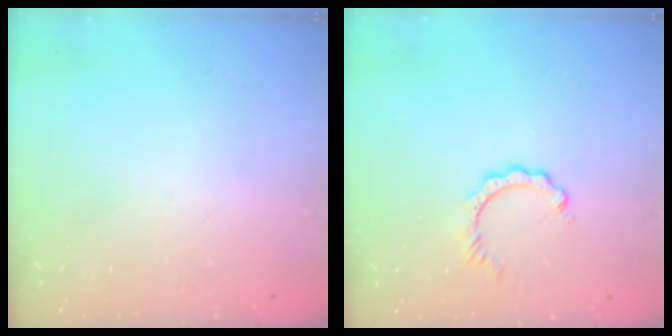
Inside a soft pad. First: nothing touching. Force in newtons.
{"total": 2.8, "press": 2.7, "slide": 0.4}